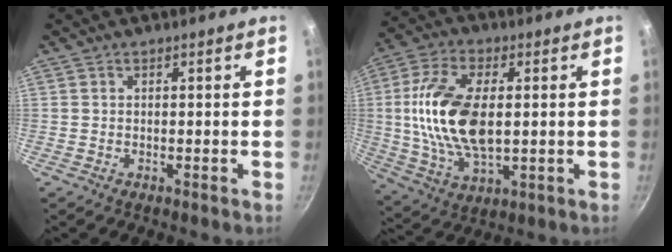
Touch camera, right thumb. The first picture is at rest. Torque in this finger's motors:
{"motor_torque": [2.25, 1.98, 1.80, -0.51, 0.20]}